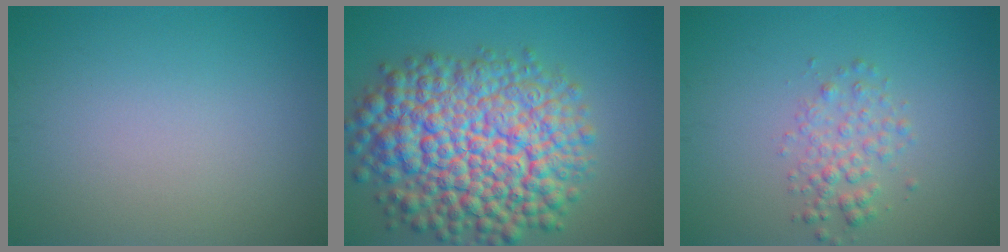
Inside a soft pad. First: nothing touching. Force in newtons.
{"total": 13.4, "press": 13.4, "slide": 0.5}
{"total": 2.3, "press": 2.3, "slide": 0.1}